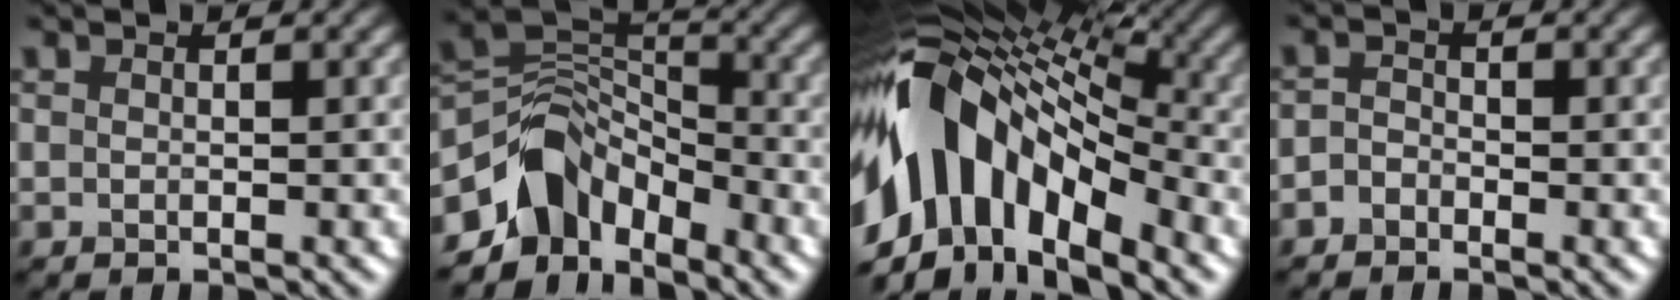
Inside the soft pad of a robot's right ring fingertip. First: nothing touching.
{"total": 6.4, "force": [-4.3, 4.1, 2.5], "torque": [-0.020, 0.003, -0.085]}
{"total": 15.0, "force": [-4.1, 9.0, 11.4], "torque": [-0.204, 0.017, -0.092]}
{"total": 1.3, "force": [-1.0, 0.7, 0.3], "torque": [-0.005, 0.004, -0.025]}